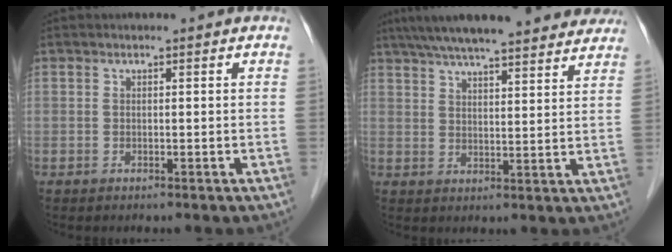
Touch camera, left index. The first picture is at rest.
{"total": 22.4, "force": [19.4, 3.7, 10.7], "torque": [-0.169, 0.038, 0.257]}